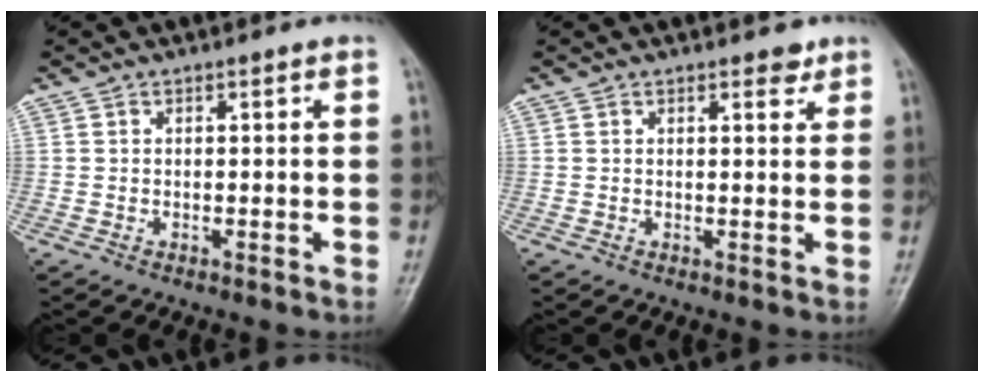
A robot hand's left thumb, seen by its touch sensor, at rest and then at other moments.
{"total": 2.3, "force": [1.6, 1.0, 1.3], "torque": [-0.006, -0.008, 0.020]}